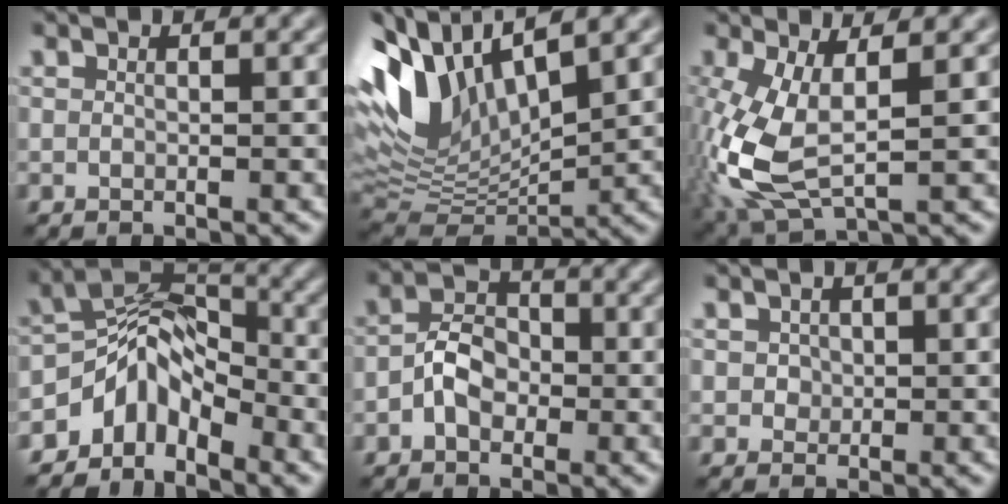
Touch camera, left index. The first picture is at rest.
{"total": 11.1, "force": [4.0, 5.6, 8.7], "torque": [-0.203, 0.005, 0.073]}
{"total": 8.2, "force": [-0.4, 3.7, 7.3], "torque": [-0.186, -0.011, -0.005]}
{"total": 5.2, "force": [-3.6, 2.8, 2.5], "torque": [-0.020, 0.007, -0.075]}
{"total": 3.3, "force": [-1.2, 2.3, 2.0], "torque": [-0.031, 0.008, -0.026]}
{"total": 0.9, "force": [0.2, 0.8, 0.3], "torque": [-0.003, -0.003, 0.007]}